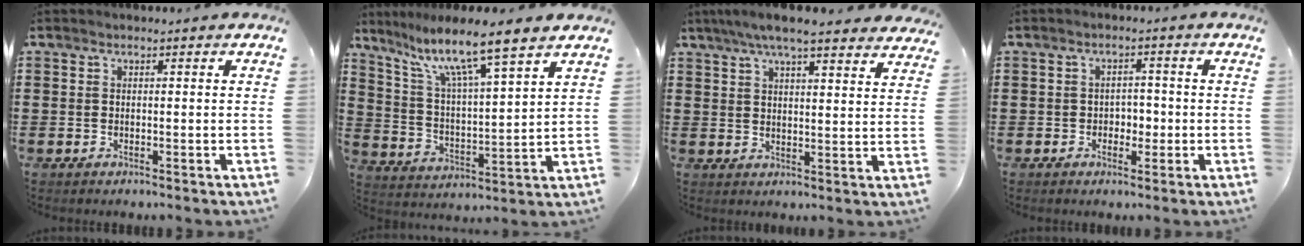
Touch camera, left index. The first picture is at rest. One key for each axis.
{"total": 8.9, "fx": 6.9, "fy": 0.2, "fz": 5.6, "tx": -0.134, "ty": -0.043, "tz": 0.111}
{"total": 6.6, "fx": 5.6, "fy": 0.5, "fz": 3.4, "tx": -0.081, "ty": -0.015, "tz": 0.100}
{"total": 2.4, "fx": -0.7, "fy": 2.0, "fz": 1.2, "tx": -0.022, "ty": 0.001, "tz": -0.022}